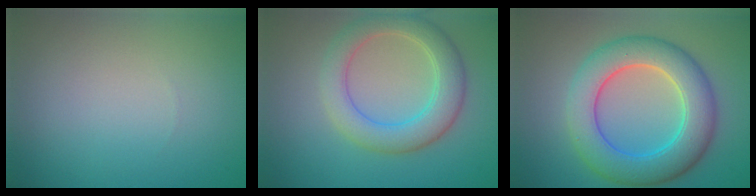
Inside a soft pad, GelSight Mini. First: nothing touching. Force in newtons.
{"total": 5.0, "press": 5.0, "slide": 0.2}
{"total": 7.9, "press": 7.8, "slide": 0.2}